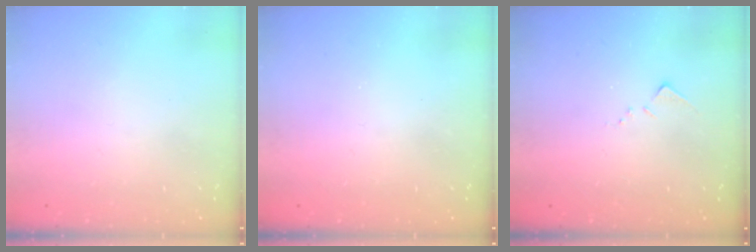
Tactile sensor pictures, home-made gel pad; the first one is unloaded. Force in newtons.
{"total": 1.3, "press": 1.2, "slide": 0.2}
{"total": 7.5, "press": 7.4, "slide": 0.6}